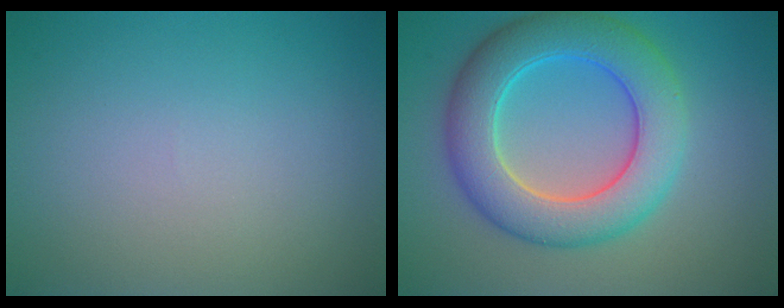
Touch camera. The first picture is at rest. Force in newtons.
{"total": 8.1, "press": 8.1, "slide": 0.2}